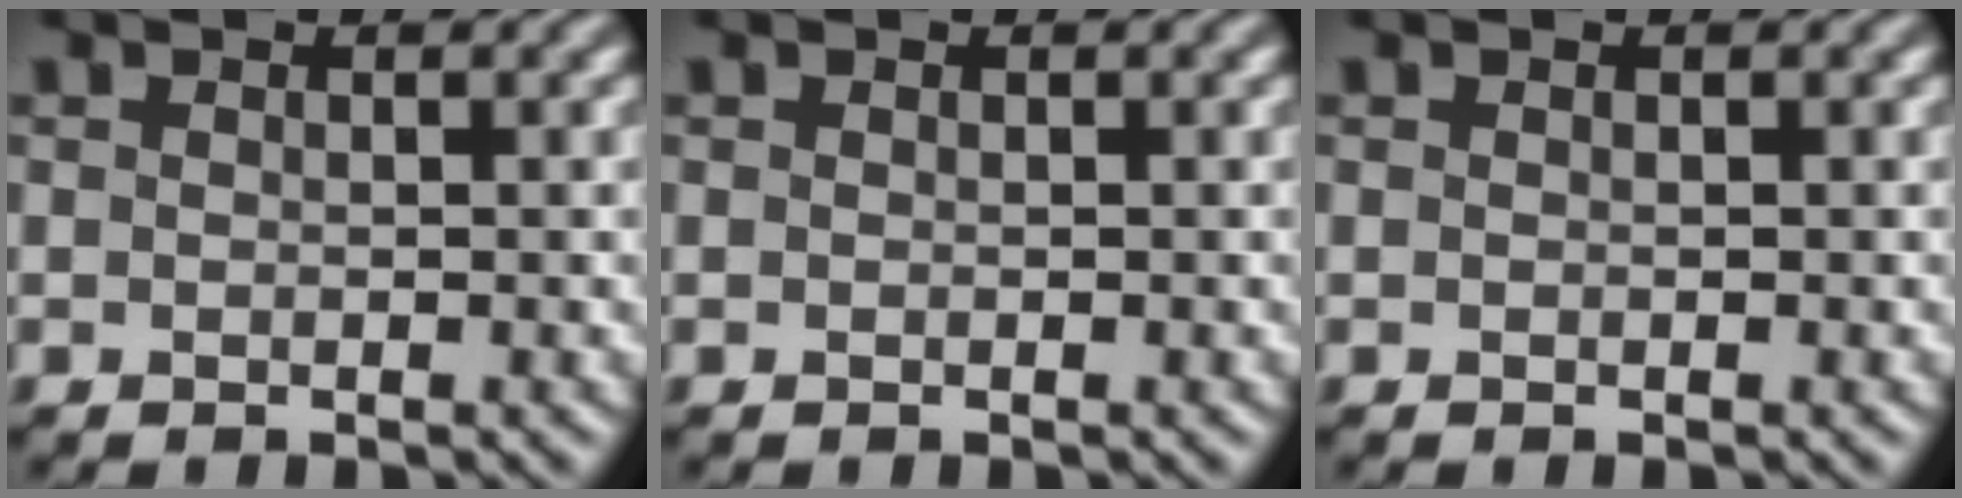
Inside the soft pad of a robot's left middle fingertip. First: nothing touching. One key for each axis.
{"total": 0.0}
{"total": 0.0}